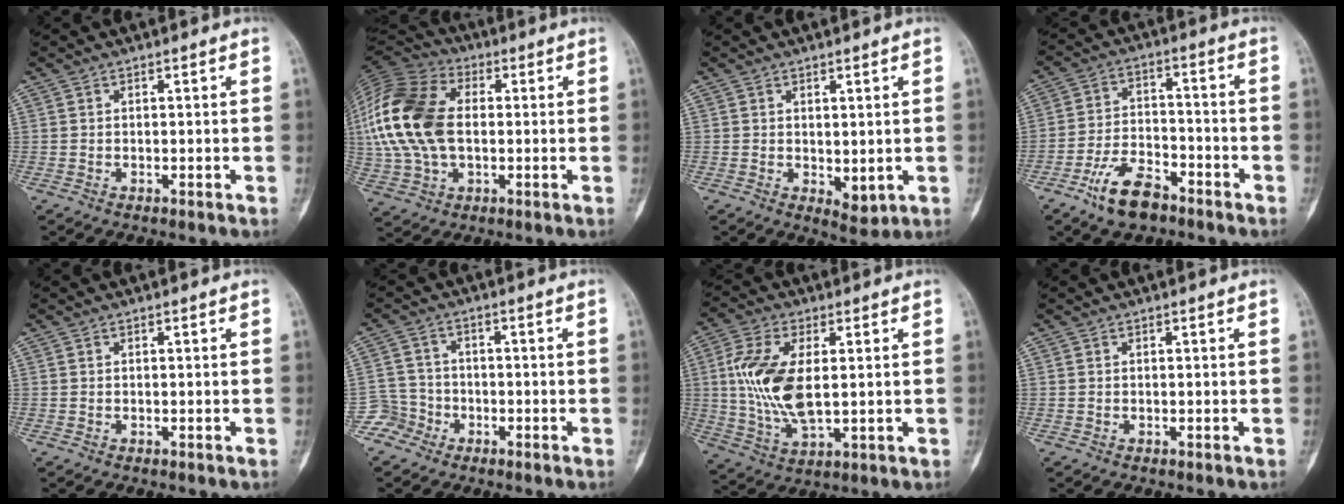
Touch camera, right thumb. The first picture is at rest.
{"total": 20.2, "force": [1.0, 12.9, 15.5], "torque": [-0.333, 0.015, 0.018]}
{"total": 3.7, "force": [0.0, 2.0, 3.0], "torque": [-0.033, -0.013, 0.011]}
{"total": 10.2, "force": [-6.6, 5.0, 5.9], "torque": [-0.102, 0.038, -0.122]}
{"total": 0.0}
{"total": 4.8, "force": [-2.9, 3.9, -0.5], "torque": [0.039, 0.029, -0.063]}
{"total": 14.0, "force": [1.6, 6.9, 12.1], "torque": [-0.251, -0.010, 0.036]}
{"total": 0.0}